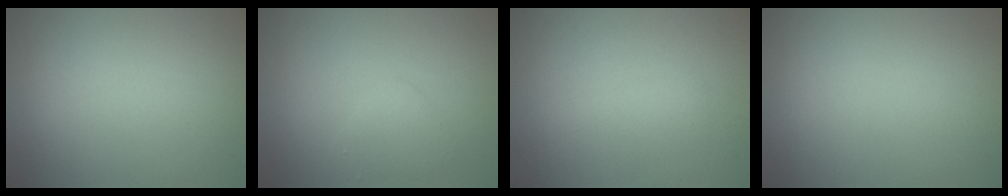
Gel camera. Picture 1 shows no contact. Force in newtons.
{"total": 1.7, "press": 1.7, "slide": 0.2}
{"total": 1.3, "press": 1.3, "slide": 0.0}
{"total": 0.0}